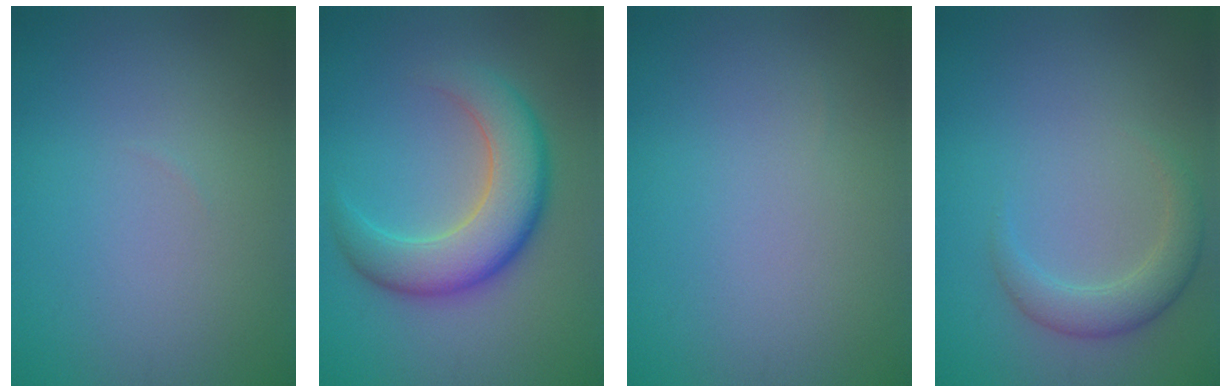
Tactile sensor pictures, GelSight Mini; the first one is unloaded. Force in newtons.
{"total": 7.0, "press": 6.9, "slide": 0.5}
{"total": 0.0}
{"total": 2.6, "press": 2.6, "slide": 0.2}